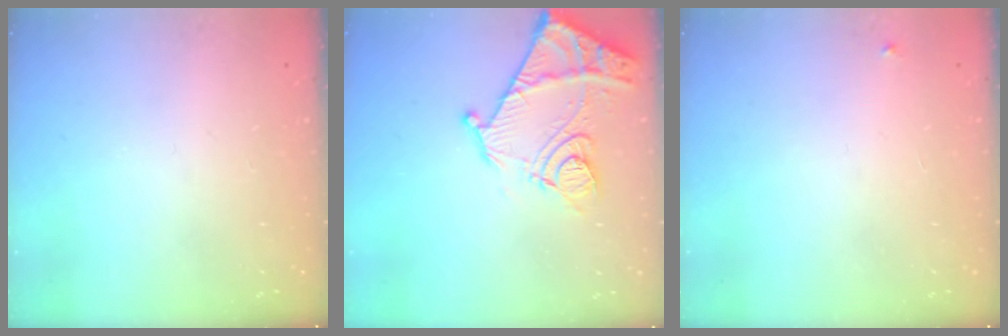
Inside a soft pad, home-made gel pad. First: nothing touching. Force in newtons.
{"total": 14.3, "press": 14.3, "slide": 1.4}
{"total": 2.7, "press": 2.7, "slide": 0.2}